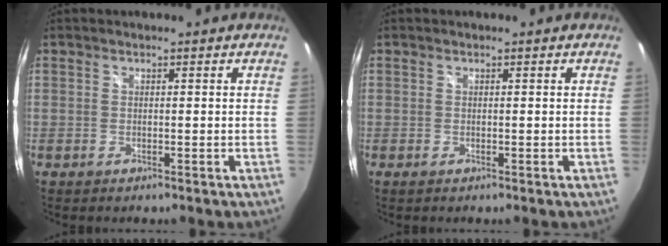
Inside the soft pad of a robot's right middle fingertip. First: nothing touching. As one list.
[{"total": 0.0}]